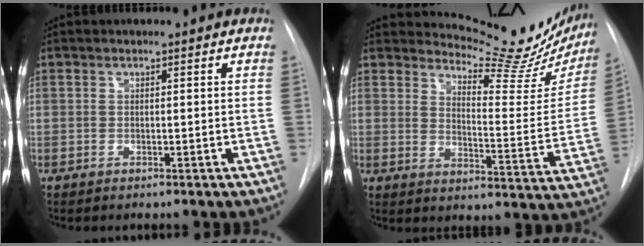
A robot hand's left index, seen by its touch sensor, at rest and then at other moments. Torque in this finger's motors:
{"motor_torque": [-0.68, -0.51, -0.33, -0.02]}